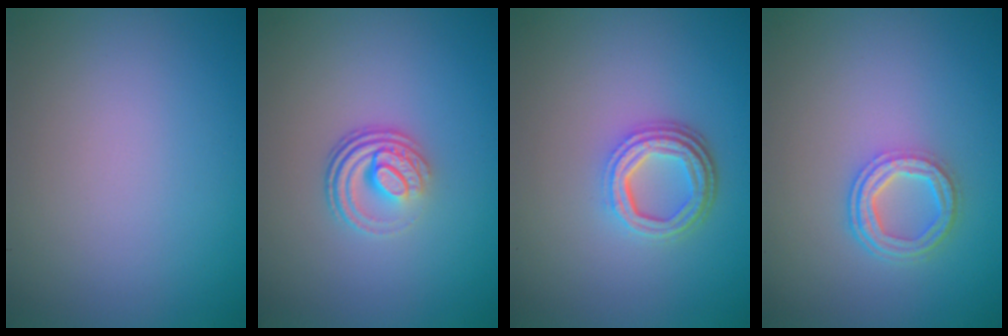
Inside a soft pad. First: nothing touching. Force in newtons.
{"total": 3.8, "press": 2.6, "slide": 2.8}
{"total": 4.3, "press": 3.3, "slide": 2.8}
{"total": 3.7, "press": 2.7, "slide": 2.5}